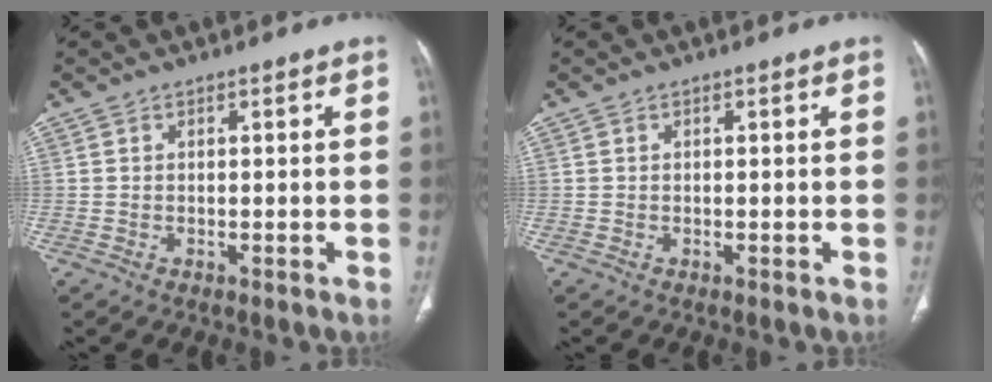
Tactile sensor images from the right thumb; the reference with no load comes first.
{"total": 0.0}